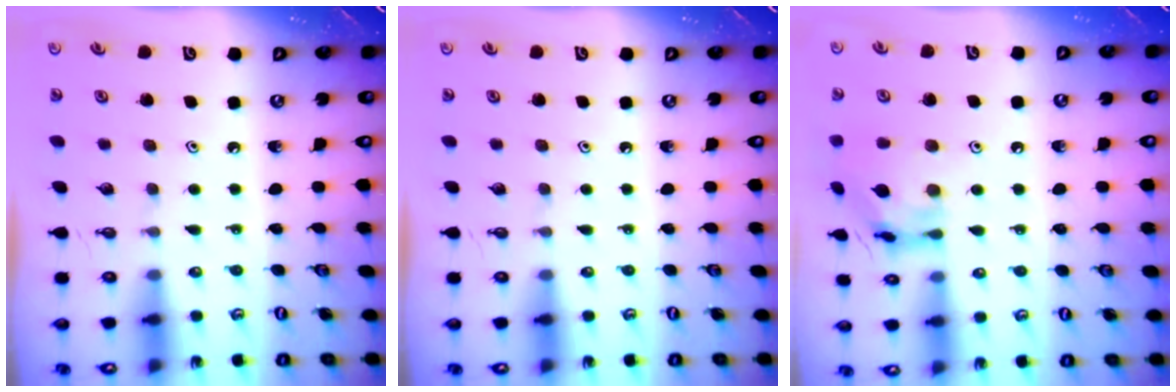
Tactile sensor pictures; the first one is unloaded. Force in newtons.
{"total": 0.0}
{"total": 13.9, "press": 13.8, "slide": 1.2}